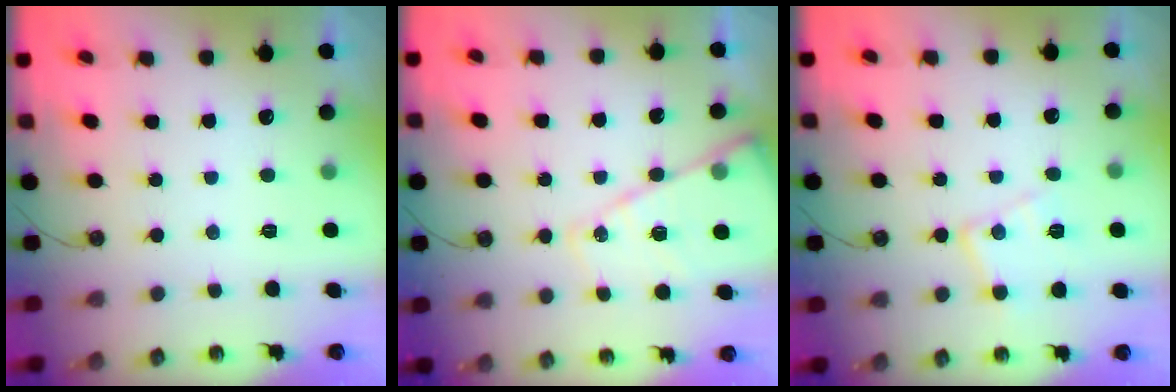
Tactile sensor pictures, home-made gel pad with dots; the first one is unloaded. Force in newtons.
{"total": 15.8, "press": 15.8, "slide": 1.5}
{"total": 11.6, "press": 11.6, "slide": 0.8}